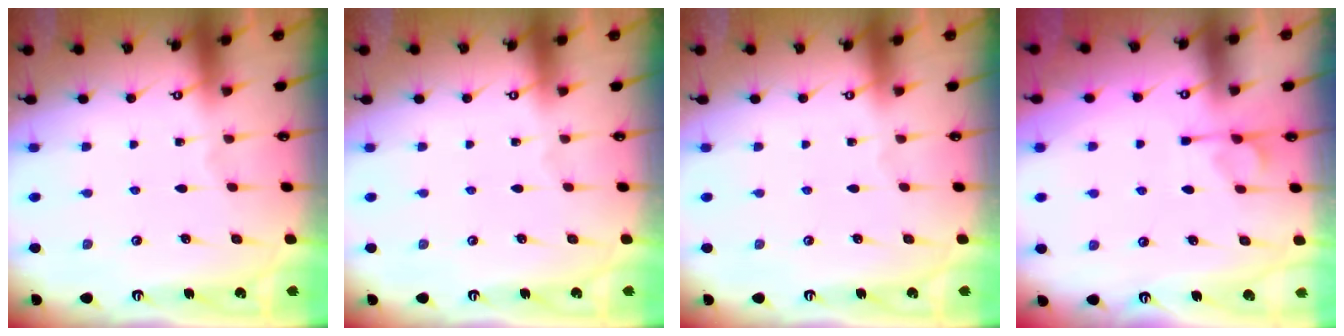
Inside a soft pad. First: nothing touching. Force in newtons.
{"total": 0.0}
{"total": 0.0}
{"total": 1.2, "press": 0.6, "slide": 1.1}